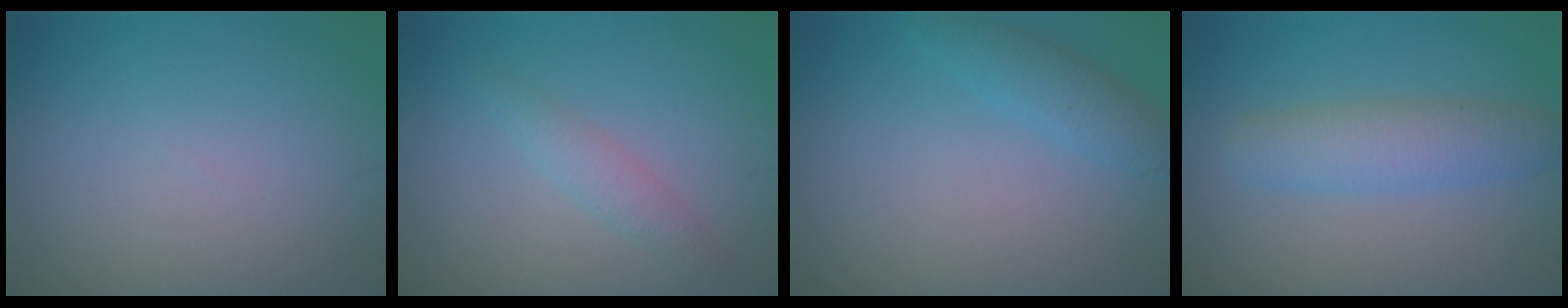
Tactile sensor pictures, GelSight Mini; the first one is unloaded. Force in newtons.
{"total": 1.6, "press": 1.6, "slide": 0.2}
{"total": 2.3, "press": 2.3, "slide": 0.1}
{"total": 3.8, "press": 3.8, "slide": 0.0}